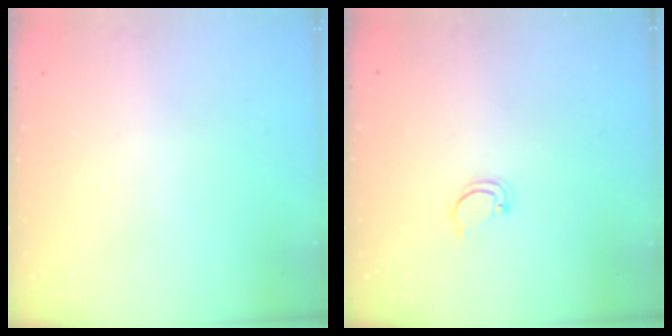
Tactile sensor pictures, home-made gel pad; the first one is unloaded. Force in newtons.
{"total": 1.9, "press": 1.9, "slide": 0.2}